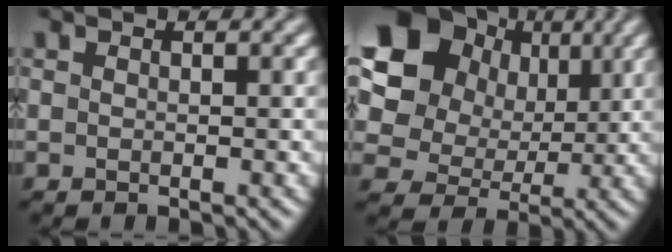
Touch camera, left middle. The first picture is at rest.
{"total": 14.3, "force": [5.5, 11.4, 6.6], "torque": [-0.166, 0.053, 0.101]}